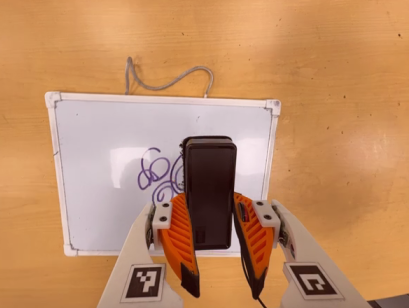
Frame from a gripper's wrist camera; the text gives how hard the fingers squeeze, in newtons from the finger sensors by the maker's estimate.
{"total": 7.0, "left": 5.3, "right": 8.7}